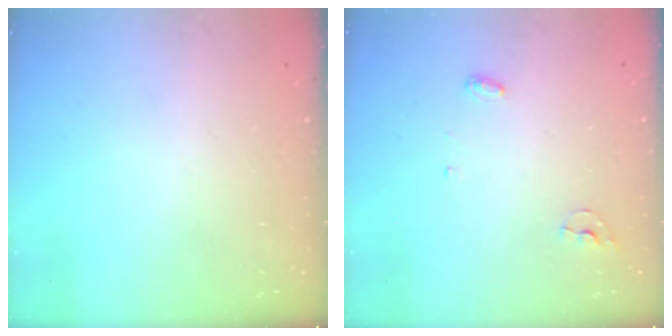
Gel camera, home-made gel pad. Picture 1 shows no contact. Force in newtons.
{"total": 3.8, "press": 3.8, "slide": 0.3}